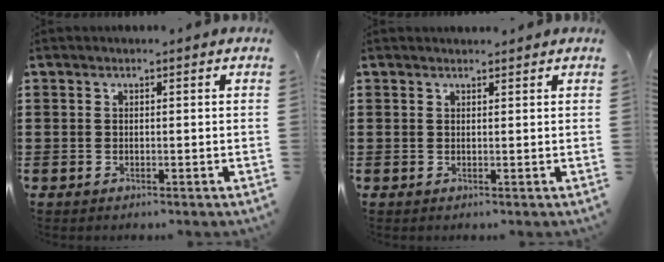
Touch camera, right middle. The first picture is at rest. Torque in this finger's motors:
{"motor_torque": [-0.53, -0.46, 0.02, -0.01]}